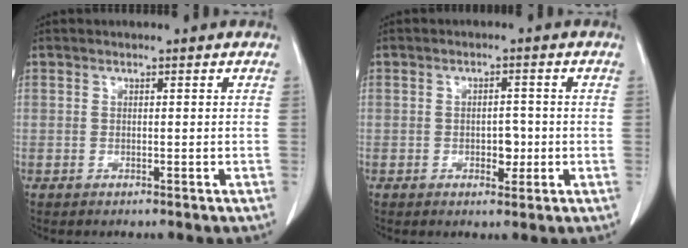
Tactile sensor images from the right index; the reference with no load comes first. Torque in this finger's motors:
{"motor_torque": [-0.01, -0.01, 0.01, 0.00]}